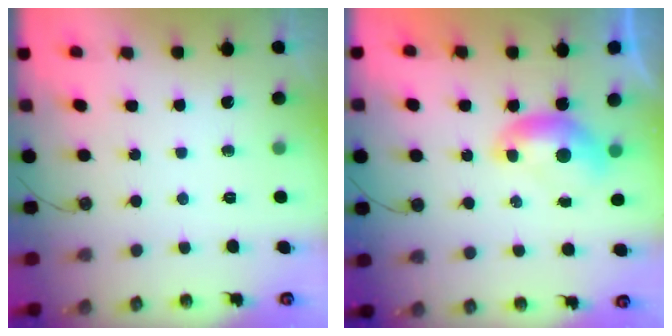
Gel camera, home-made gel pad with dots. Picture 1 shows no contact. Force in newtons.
{"total": 0.0}